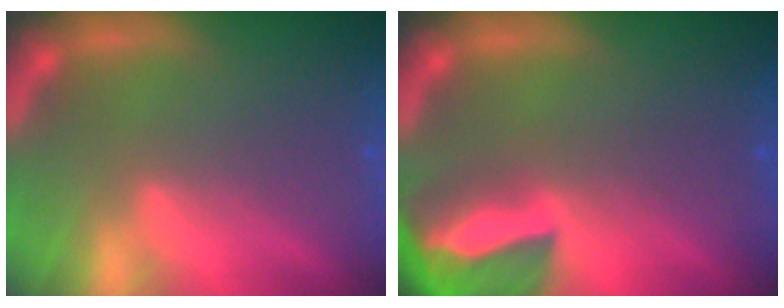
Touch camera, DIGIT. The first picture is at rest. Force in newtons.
{"total": 9.4}